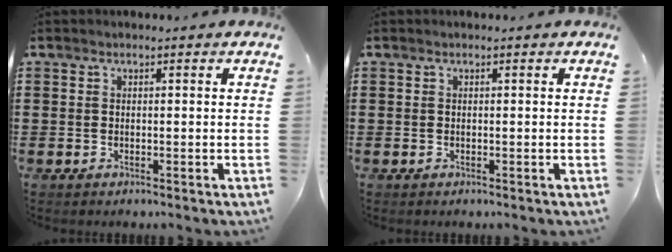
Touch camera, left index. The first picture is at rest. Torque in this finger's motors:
{"motor_torque": [0.00, 0.00, 0.00, 0.00]}